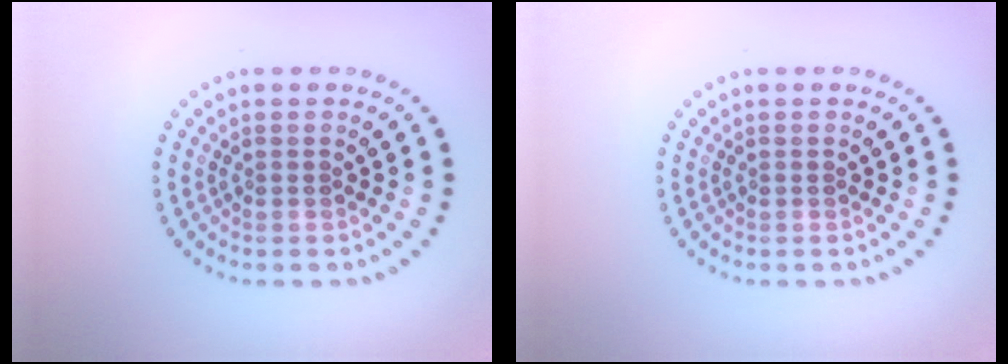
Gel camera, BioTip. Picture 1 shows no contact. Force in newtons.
{"total": 0.0}